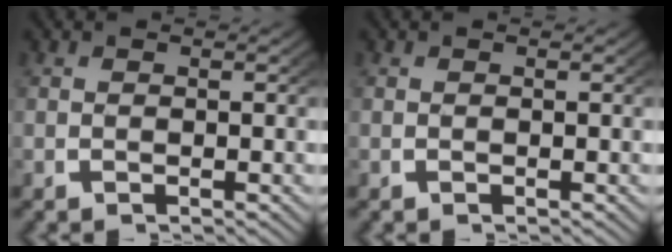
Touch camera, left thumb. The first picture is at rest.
{"total": 0.0}